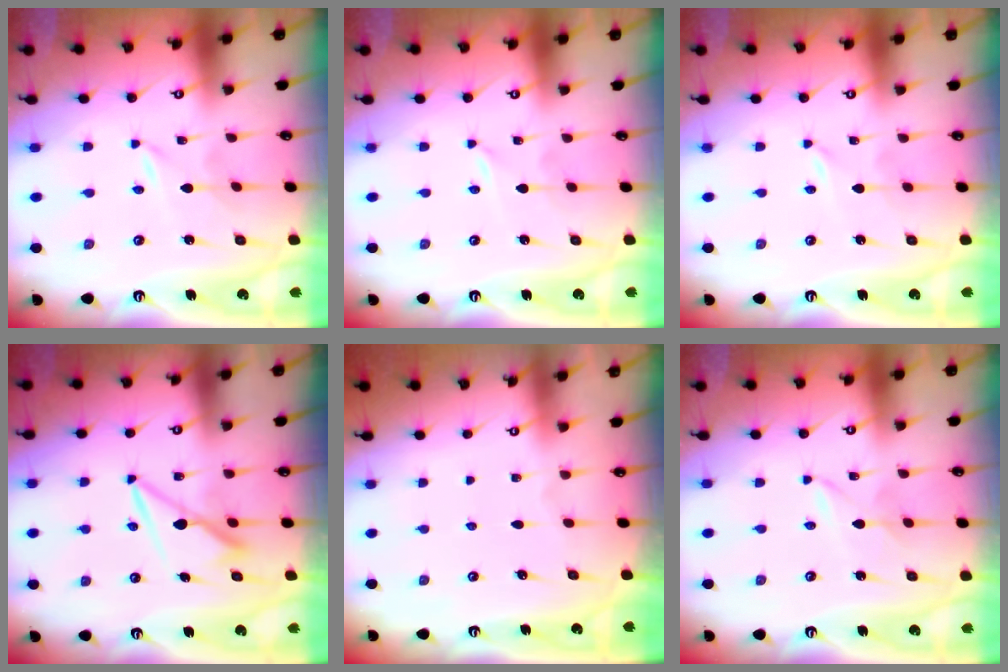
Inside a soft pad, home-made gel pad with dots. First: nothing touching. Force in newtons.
{"total": 0.0}
{"total": 0.0}
{"total": 7.6, "press": 7.5, "slide": 1.0}
{"total": 0.0}
{"total": 1.7, "press": 1.7, "slide": 0.2}